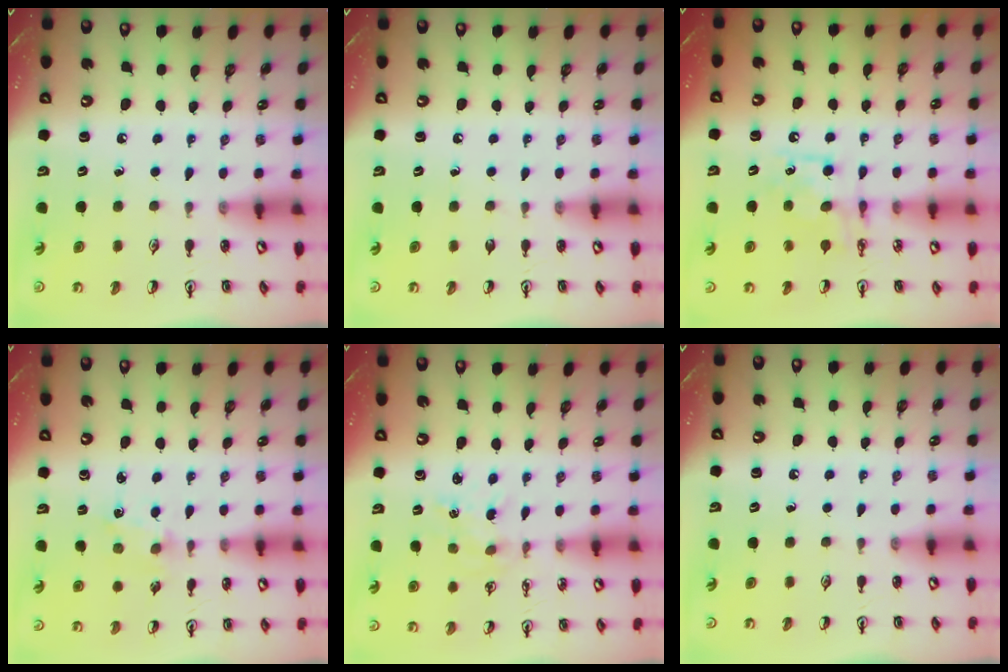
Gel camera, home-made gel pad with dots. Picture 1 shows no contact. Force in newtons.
{"total": 0.0}
{"total": 7.6, "press": 7.6, "slide": 0.6}
{"total": 1.0, "press": 0.9, "slide": 0.2}
{"total": 0.0}
{"total": 0.0}